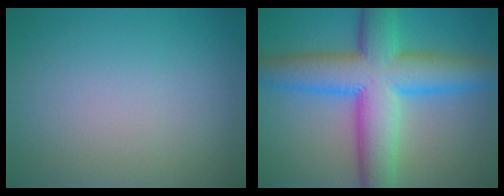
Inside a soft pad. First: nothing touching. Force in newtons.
{"total": 11.2, "press": 11.2, "slide": 0.2}